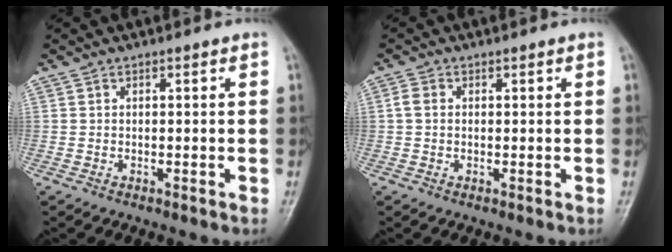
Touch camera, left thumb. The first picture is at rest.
{"total": 1.9, "force": [0.3, 1.4, 1.3], "torque": [-0.026, 0.006, 0.005]}